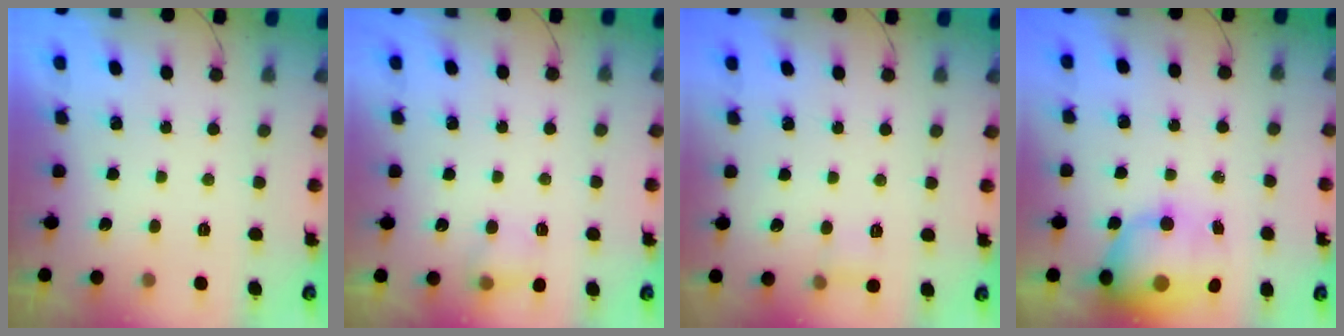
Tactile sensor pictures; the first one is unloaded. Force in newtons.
{"total": 6.3, "press": 6.1, "slide": 1.6}
{"total": 4.3, "press": 4.1, "slide": 1.3}
{"total": 12.8, "press": 12.4, "slide": 3.3}